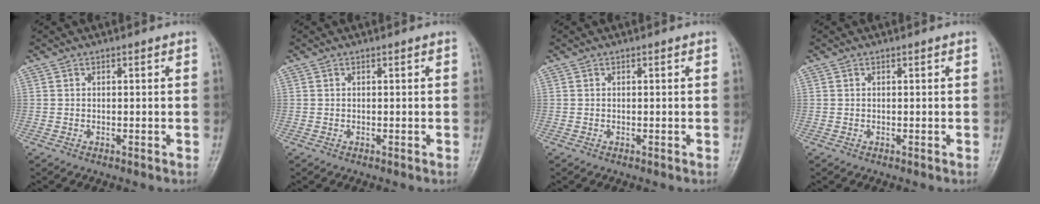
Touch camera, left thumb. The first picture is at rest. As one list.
[{"total": 0.0}, {"total": 0.0}, {"total": 0.0}]